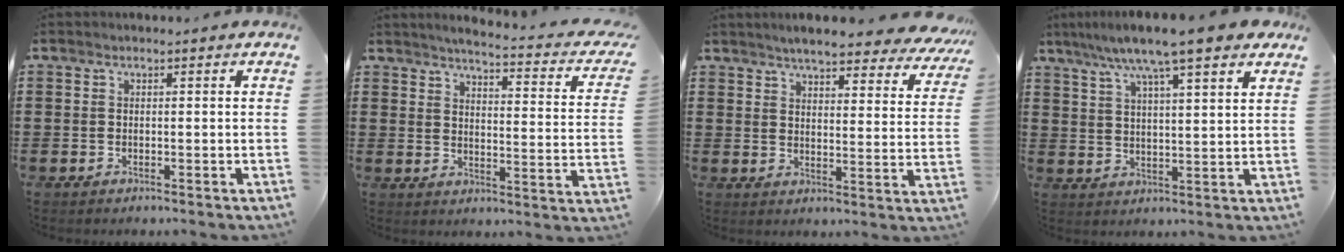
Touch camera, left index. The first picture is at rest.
{"total": 3.7, "force": [3.2, -0.5, 1.8], "torque": [-0.046, -0.033, 0.043]}
{"total": 5.6, "force": [5.2, 0.2, 2.2], "torque": [-0.056, -0.030, 0.088]}
{"total": 9.3, "force": [7.2, 0.7, 5.8], "torque": [-0.126, -0.020, 0.122]}